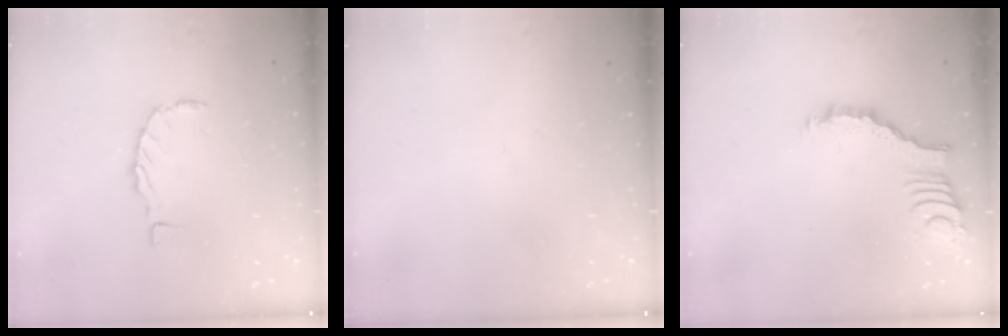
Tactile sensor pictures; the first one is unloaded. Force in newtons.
{"total": 0.0}
{"total": 2.7, "press": 2.7, "slide": 0.3}